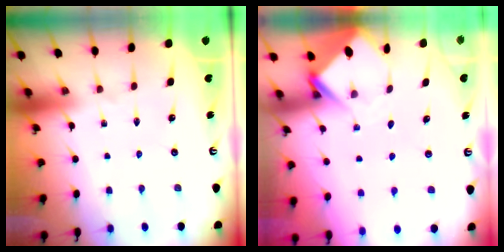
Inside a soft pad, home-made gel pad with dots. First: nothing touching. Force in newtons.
{"total": 3.8, "press": 3.8, "slide": 0.1}